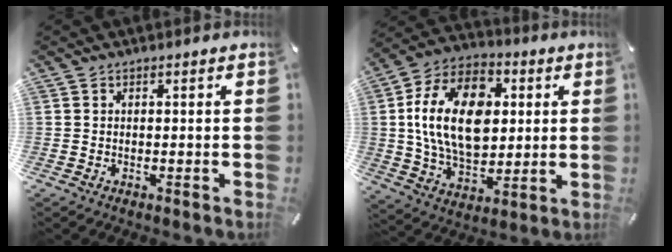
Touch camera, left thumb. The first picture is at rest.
{"total": 19.8, "force": [2.3, 13.7, 14.2], "torque": [-0.278, 0.013, 0.036]}